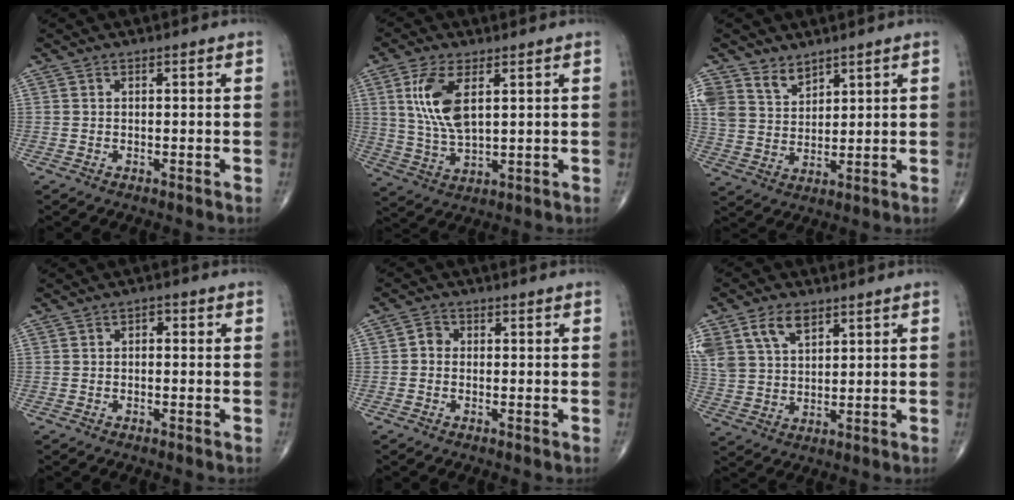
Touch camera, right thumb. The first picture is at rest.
{"total": 10.1, "force": [3.2, 4.4, 8.5], "torque": [-0.178, -0.014, 0.068]}
{"total": 7.4, "force": [5.4, 4.6, 2.1], "torque": [-0.021, -0.031, 0.115]}
{"total": 1.6, "force": [0.1, 1.0, 1.2], "torque": [-0.007, 0.005, -0.005]}
{"total": 2.0, "force": [-0.3, 1.7, 1.0], "torque": [-0.006, 0.005, -0.013]}
{"total": 11.1, "force": [5.9, 6.9, 6.5], "torque": [-0.130, -0.011, 0.120]}